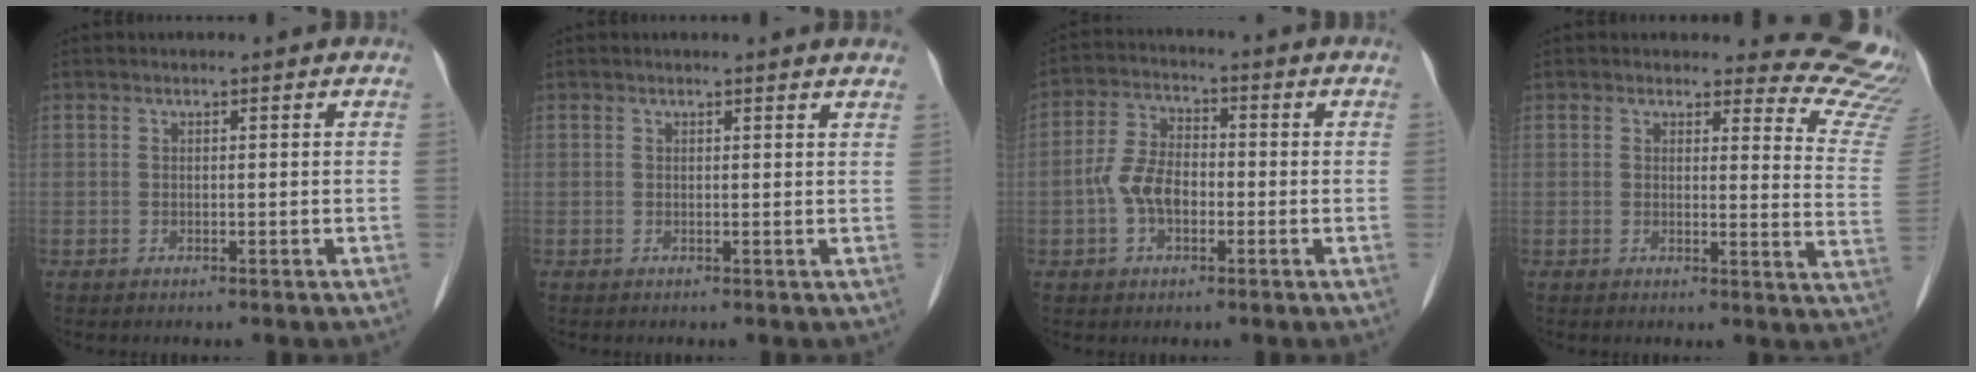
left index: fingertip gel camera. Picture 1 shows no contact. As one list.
[{"total": 3.3, "force": [3.2, 0.2, 0.8], "torque": [-0.016, 0.001, 0.019]}, {"total": 6.4, "force": [-1.5, 3.7, 4.9], "torque": [-0.109, 0.016, -0.032]}, {"total": 11.8, "force": [11.7, 1.6, 0.2], "torque": [0.036, -0.126, 0.084]}]